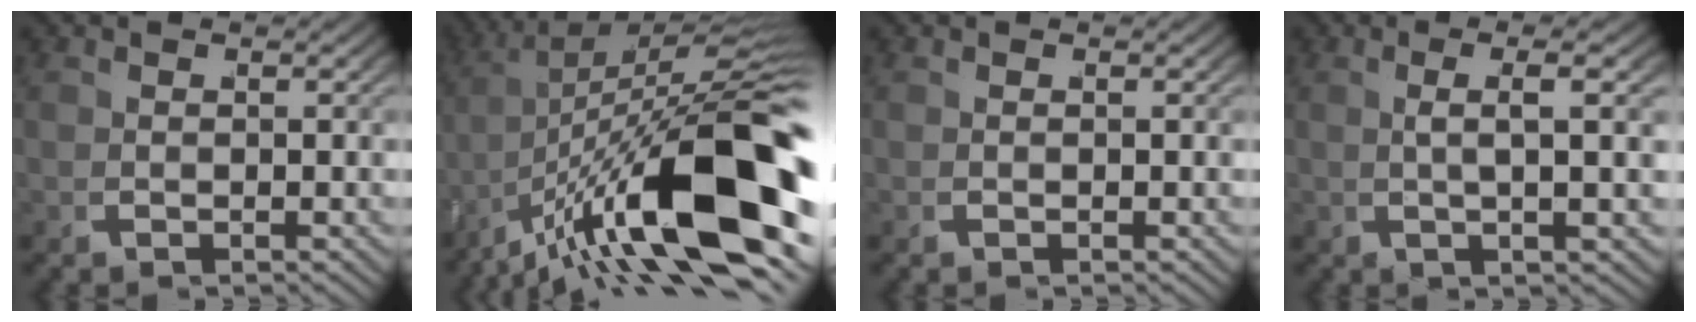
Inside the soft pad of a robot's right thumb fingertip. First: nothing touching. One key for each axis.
{"total": 17.3, "fx": -2.7, "fy": 8.6, "fz": 14.8, "tx": -0.215, "ty": -0.034, "tz": -0.022}
{"total": 0.0}
{"total": 3.6, "fx": 1.3, "fy": 0.1, "fz": 3.3, "tx": -0.063, "ty": 0.015, "tz": 0.019}